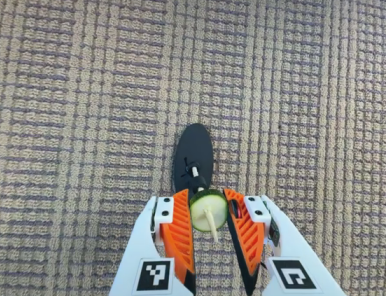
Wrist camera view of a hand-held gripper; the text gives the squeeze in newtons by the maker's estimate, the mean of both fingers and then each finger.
{"total": 8.8, "left": 9.0, "right": 8.7}